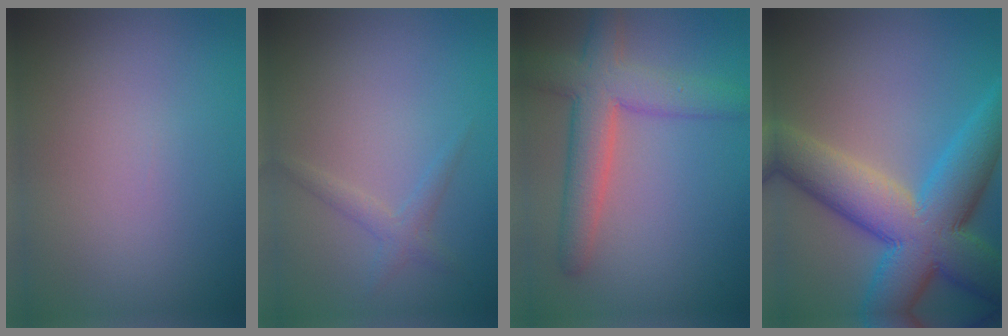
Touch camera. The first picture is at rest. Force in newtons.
{"total": 1.5, "press": 1.5, "slide": 0.1}
{"total": 6.0, "press": 6.0, "slide": 0.4}
{"total": 10.7, "press": 10.7, "slide": 0.8}